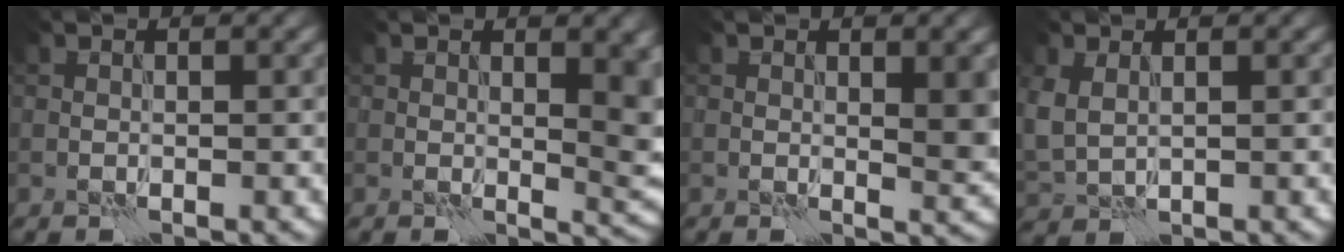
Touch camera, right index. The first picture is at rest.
{"total": 5.6, "force": [1.5, 2.4, 4.9], "torque": [-0.066, -0.002, 0.027]}
{"total": 2.9, "force": [0.7, 0.9, 2.7], "torque": [-0.039, -0.001, 0.015]}
{"total": 3.1, "force": [1.0, 2.2, 2.1], "torque": [-0.067, -0.004, 0.025]}